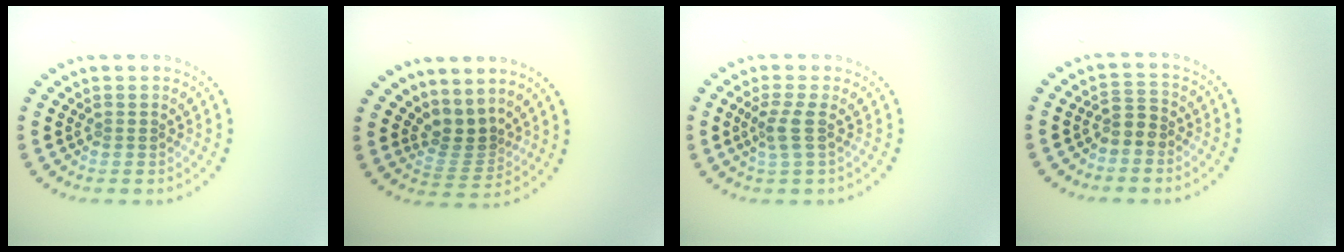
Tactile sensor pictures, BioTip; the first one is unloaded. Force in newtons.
{"total": 2.7, "press": 1.8, "slide": 2.0}
{"total": 2.1, "press": 1.6, "slide": 1.3}
{"total": 1.7, "press": 1.4, "slide": 0.9}